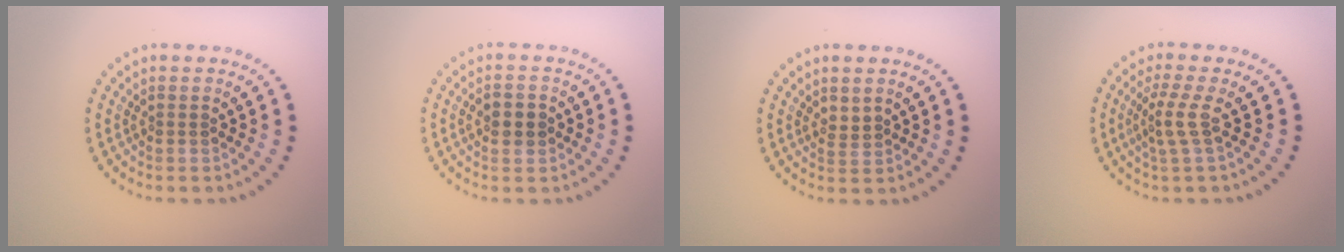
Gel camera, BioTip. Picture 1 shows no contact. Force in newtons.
{"total": 2.0, "press": 1.9, "slide": 0.2}
{"total": 1.0, "press": 0.8, "slide": 0.6}
{"total": 2.3, "press": 1.6, "slide": 1.7}